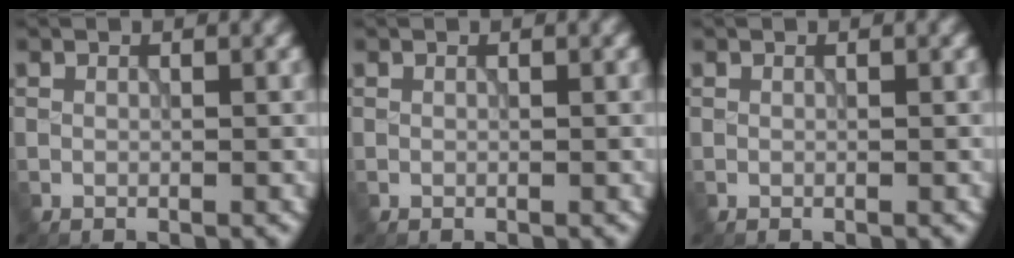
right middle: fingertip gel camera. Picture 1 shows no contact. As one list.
[{"total": 0.0}, {"total": 0.0}]